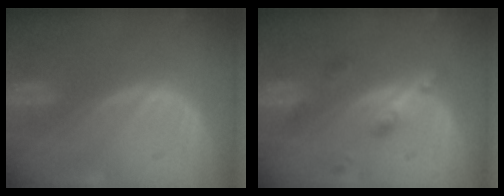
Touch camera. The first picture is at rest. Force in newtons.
{"total": 4.8, "press": 4.3, "slide": 2.0}